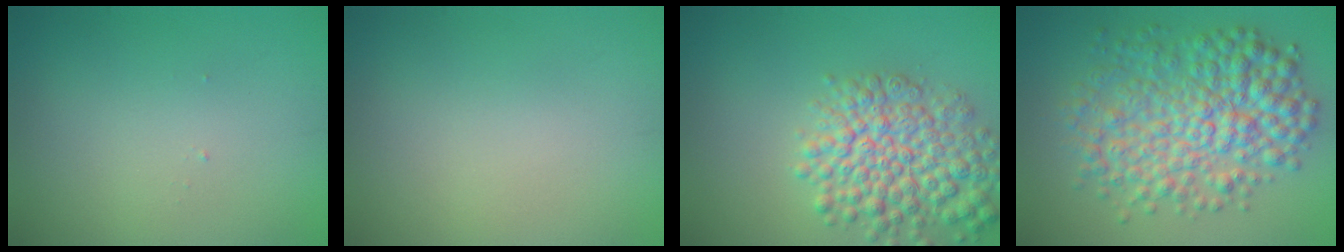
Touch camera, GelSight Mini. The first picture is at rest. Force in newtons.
{"total": 0.0}
{"total": 6.7, "press": 6.7, "slide": 0.3}
{"total": 7.9, "press": 7.9, "slide": 0.1}